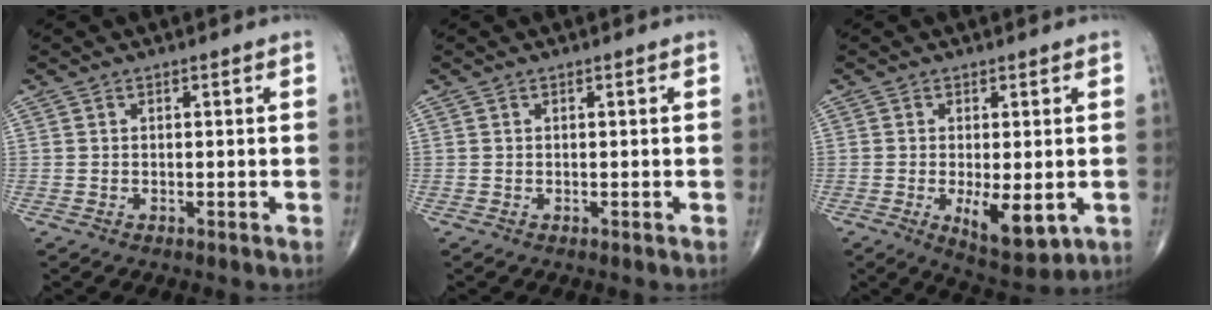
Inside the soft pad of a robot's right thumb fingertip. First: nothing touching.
{"total": 0.0}
{"total": 8.5, "force": [-1.9, 3.4, 7.6], "torque": [-0.108, -0.021, -0.022]}